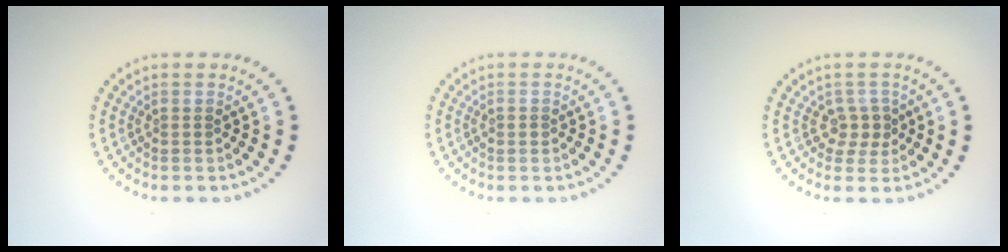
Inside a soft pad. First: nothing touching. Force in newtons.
{"total": 0.8, "press": 0.8, "slide": 0.2}
{"total": 1.9, "press": 1.6, "slide": 1.0}